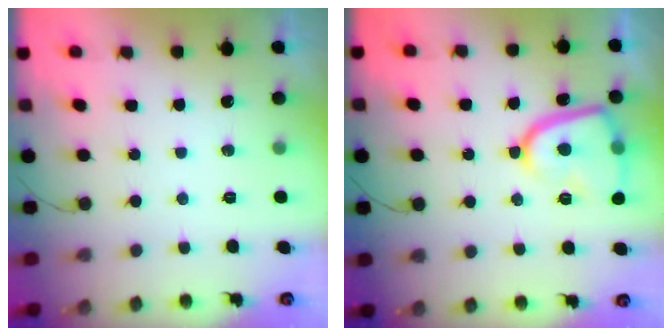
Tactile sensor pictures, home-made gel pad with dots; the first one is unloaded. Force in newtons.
{"total": 14.8, "press": 14.7, "slide": 1.7}